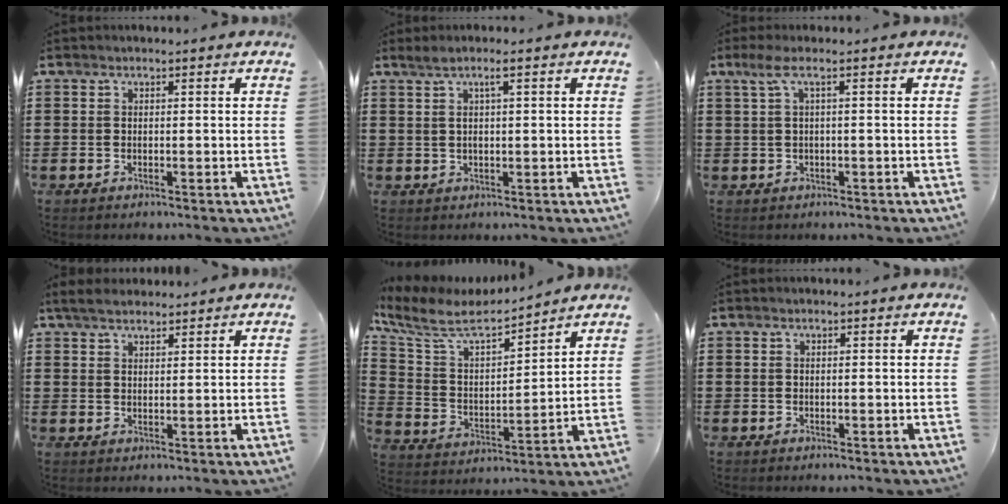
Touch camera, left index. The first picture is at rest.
{"total": 2.4, "force": [0.7, 0.4, 2.3], "torque": [-0.043, 0.003, 0.009]}
{"total": 2.5, "force": [0.1, 0.1, 2.4], "torque": [-0.056, 0.000, -0.004]}
{"total": 2.8, "force": [2.4, 1.0, 1.2], "torque": [-0.031, 0.004, 0.045]}
{"total": 7.1, "force": [6.4, 1.7, 2.7], "torque": [-0.084, -0.040, 0.108]}
{"total": 0.0}